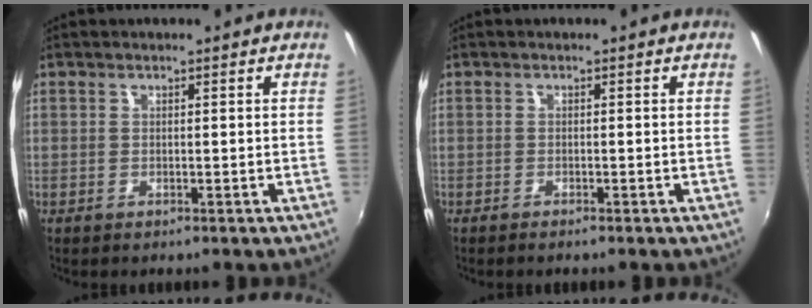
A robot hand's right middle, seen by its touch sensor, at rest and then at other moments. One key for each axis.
{"total": 0.8, "fx": -0.7, "fy": 0.0, "fz": 0.3, "tx": -0.006, "ty": -0.004, "tz": -0.015}